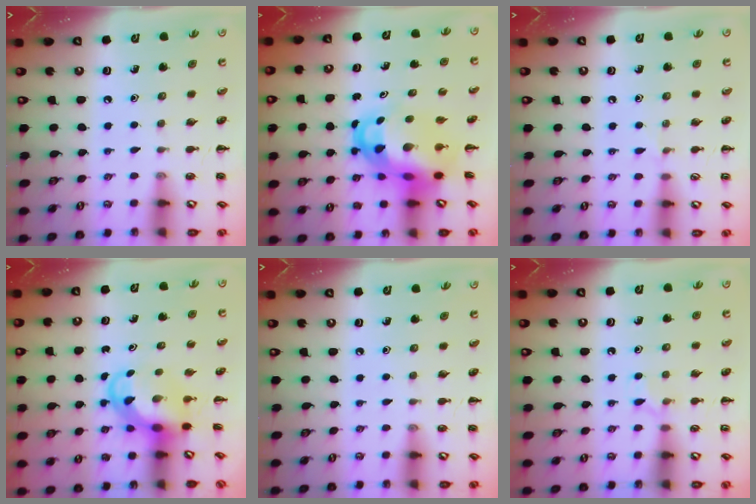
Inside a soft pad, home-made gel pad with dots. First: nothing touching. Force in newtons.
{"total": 8.8, "press": 8.5, "slide": 2.4}
{"total": 3.5, "press": 3.3, "slide": 1.2}
{"total": 5.4, "press": 5.3, "slide": 0.6}
{"total": 0.0}
{"total": 6.5, "press": 6.2, "slide": 1.9}